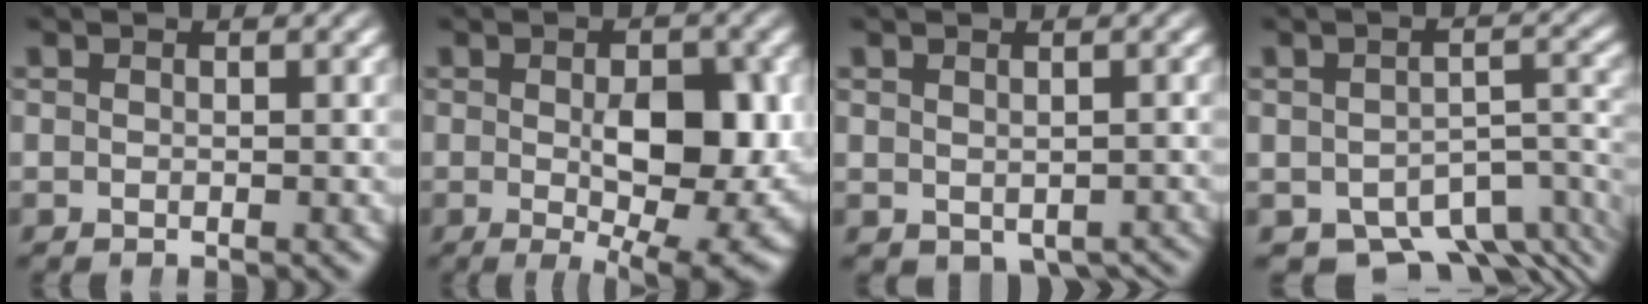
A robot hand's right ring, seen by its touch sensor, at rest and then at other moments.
{"total": 9.5, "force": [-1.1, 3.8, 8.6], "torque": [-0.125, -0.034, -0.004]}
{"total": 3.1, "force": [-2.4, 1.3, 1.4], "torque": [-0.010, -0.019, -0.019]}
{"total": 8.2, "force": [-5.9, 4.1, 3.9], "torque": [-0.030, -0.025, -0.082]}